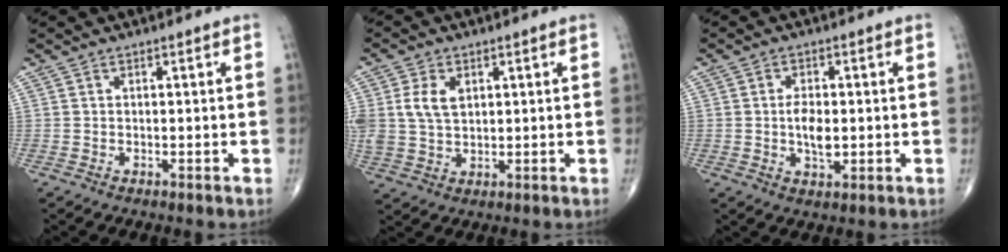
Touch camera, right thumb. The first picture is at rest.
{"total": 6.8, "force": [1.8, 4.6, 4.8], "torque": [-0.092, -0.001, 0.041]}
{"total": 5.2, "force": [-0.2, 2.6, 4.5], "torque": [-0.076, -0.005, -0.005]}